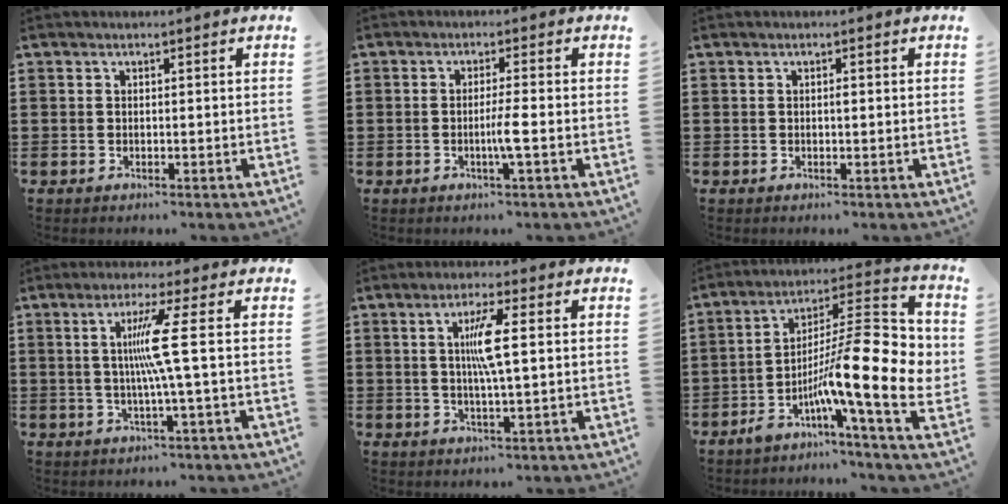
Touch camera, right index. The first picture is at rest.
{"total": 3.1, "force": [-1.1, -0.6, 2.8], "torque": [-0.055, -0.011, -0.025]}
{"total": 0.6, "force": [0.0, 0.1, 0.5], "torque": [-0.011, -0.004, 0.001]}
{"total": 7.4, "force": [0.5, -1.4, 7.3], "torque": [-0.153, -0.010, -0.010]}
{"total": 5.7, "force": [0.9, 0.3, 5.6], "torque": [-0.115, -0.002, 0.007]}
{"total": 16.5, "force": [-2.3, 3.0, 16.0], "torque": [-0.287, -0.030, -0.039]}